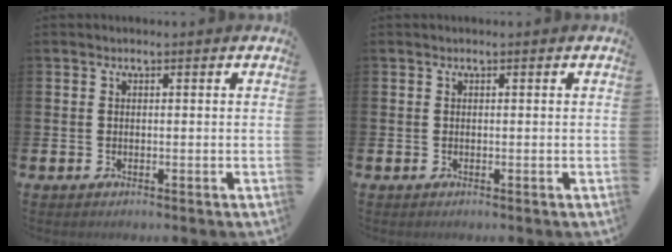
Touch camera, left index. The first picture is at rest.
{"total": 0.0}